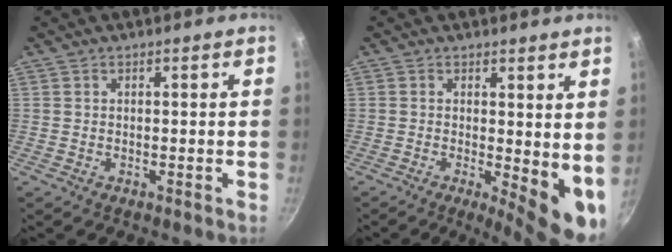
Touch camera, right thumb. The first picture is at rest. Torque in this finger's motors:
{"motor_torque": [-0.08, 0.71, 0.81, -0.08, 0.05]}